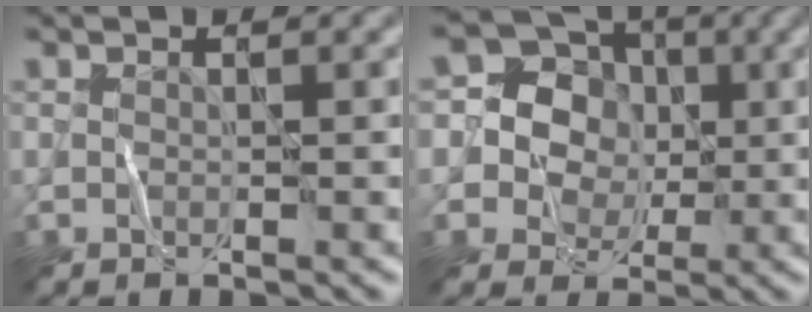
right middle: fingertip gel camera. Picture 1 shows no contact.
{"total": 5.1, "force": [0.2, 4.7, 1.7], "torque": [-0.015, 0.015, -0.011]}